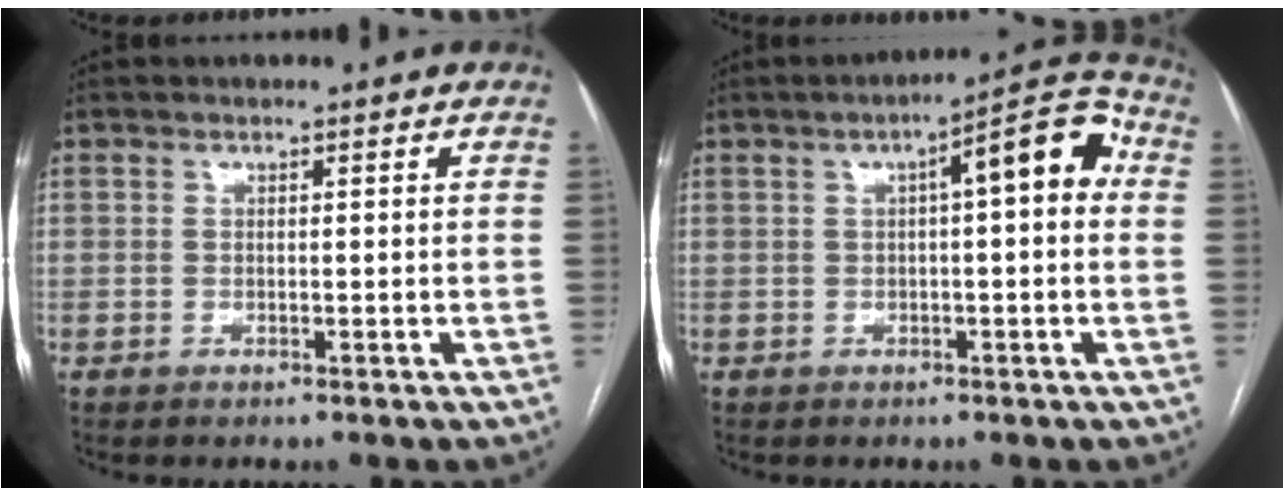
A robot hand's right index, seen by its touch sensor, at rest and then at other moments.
{"total": 9.5, "force": [1.8, 1.9, 9.1], "torque": [-0.126, 0.036, 0.019]}